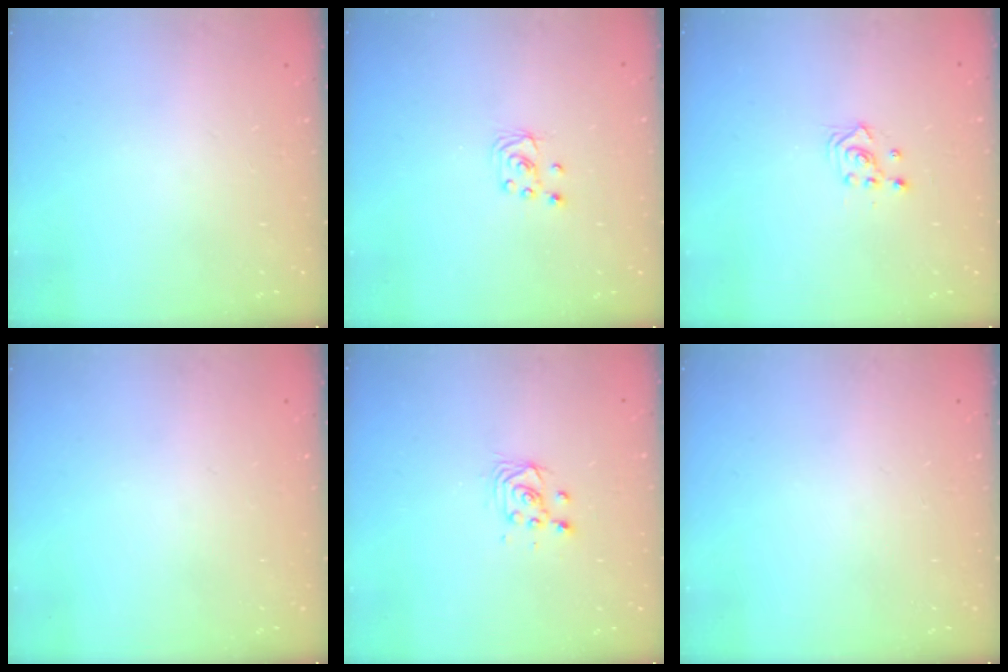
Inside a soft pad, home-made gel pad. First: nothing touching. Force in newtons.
{"total": 3.1, "press": 3.1, "slide": 0.2}
{"total": 2.5, "press": 2.5, "slide": 0.3}
{"total": 0.0}
{"total": 3.3, "press": 3.3, "slide": 0.4}
{"total": 0.0}